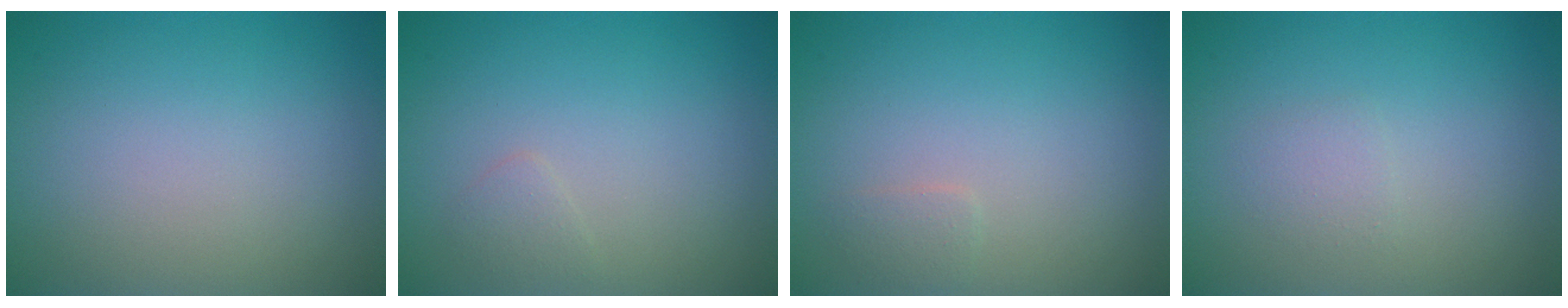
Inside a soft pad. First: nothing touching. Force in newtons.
{"total": 0.8, "press": 0.8, "slide": 0.1}
{"total": 0.9, "press": 0.9, "slide": 0.1}
{"total": 1.1, "press": 1.0, "slide": 0.1}